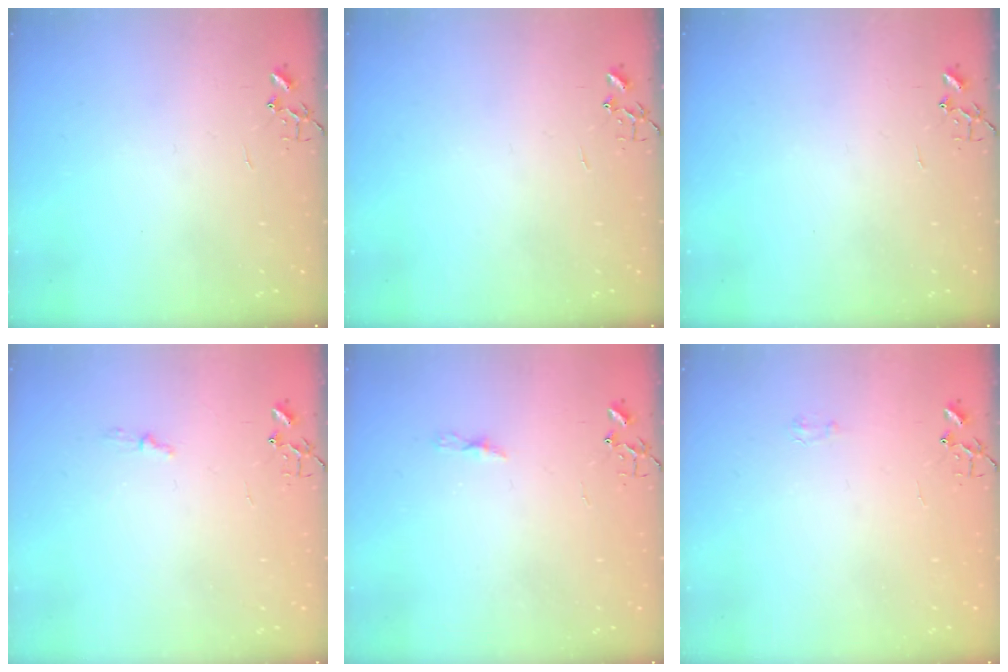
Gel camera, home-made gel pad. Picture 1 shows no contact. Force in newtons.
{"total": 0.0}
{"total": 0.0}
{"total": 3.8, "press": 3.7, "slide": 0.5}
{"total": 3.9, "press": 3.9, "slide": 0.5}
{"total": 4.1, "press": 4.0, "slide": 0.7}